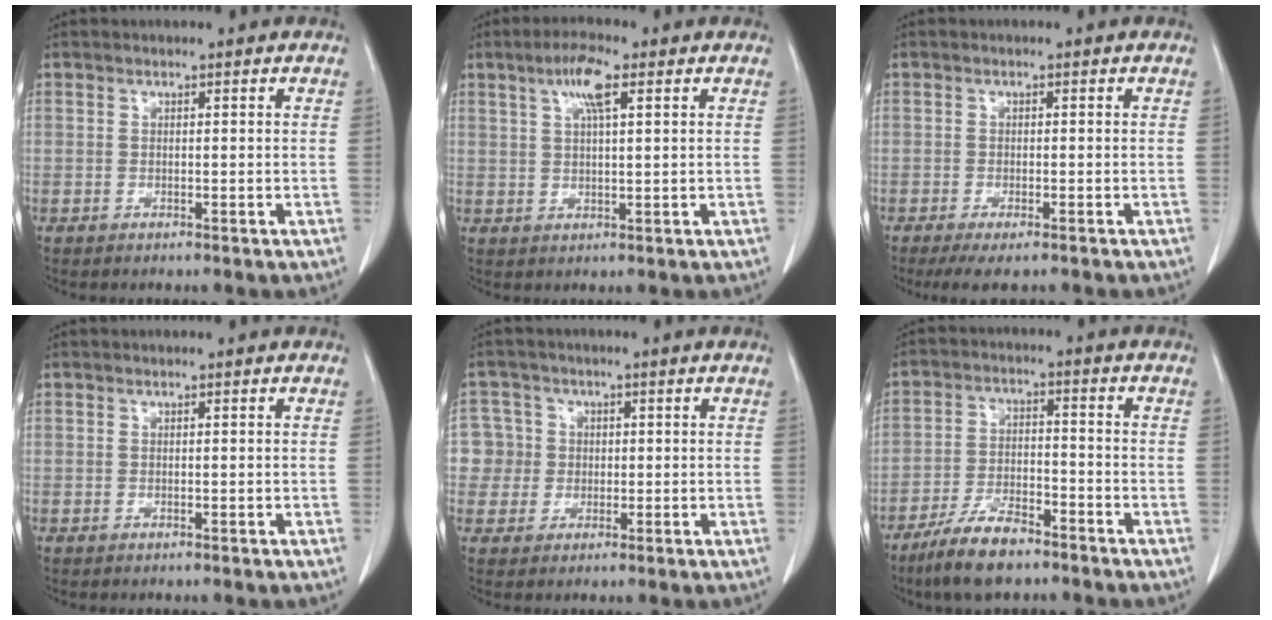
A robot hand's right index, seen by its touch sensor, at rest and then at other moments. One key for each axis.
{"total": 5.7, "fx": 2.6, "fy": 1.3, "fz": 4.9, "tx": -0.097, "ty": 0.009, "tz": 0.049}
{"total": 6.2, "fx": -4.5, "fy": 1.8, "fz": 3.9, "tx": -0.063, "ty": -0.013, "tz": -0.070}
{"total": 0.0}
{"total": 6.7, "fx": 0.2, "fy": 6.7, "fz": 0.3, "tx": -0.008, "ty": 0.030, "tz": 0.011}
{"total": 9.7, "fx": -7.2, "fy": 2.9, "fz": 5.7, "tx": -0.113, "ty": -0.011, "tz": -0.134}